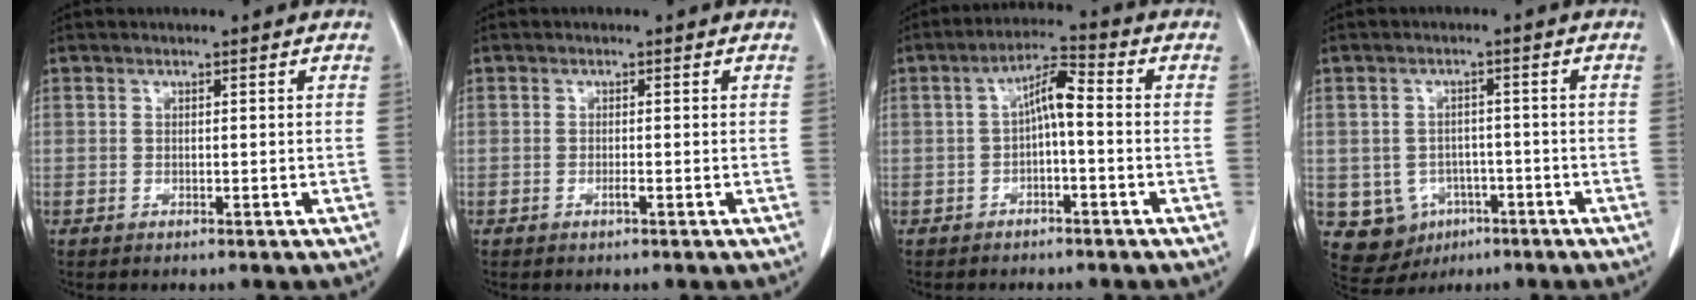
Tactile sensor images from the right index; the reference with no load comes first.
{"total": 0.7, "force": [-0.4, 0.0, 0.6], "torque": [-0.013, 0.000, -0.005]}
{"total": 5.3, "force": [-0.3, 1.3, 5.2], "torque": [-0.092, 0.025, -0.009]}
{"total": 7.8, "force": [-2.6, 7.2, 1.7], "torque": [-0.035, 0.010, -0.023]}